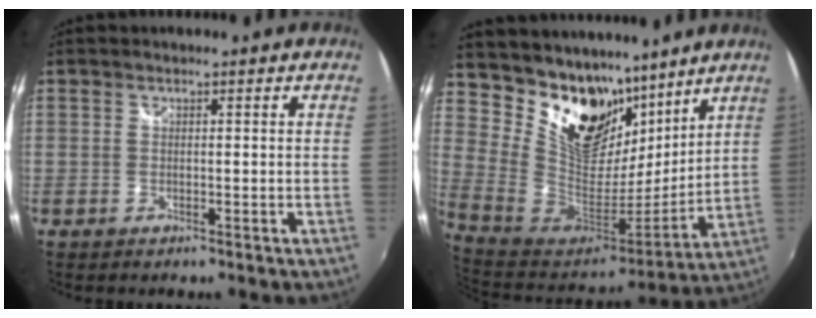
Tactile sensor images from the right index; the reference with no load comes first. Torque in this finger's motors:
{"motor_torque": [0.17, 0.50, 0.15, 0.08]}